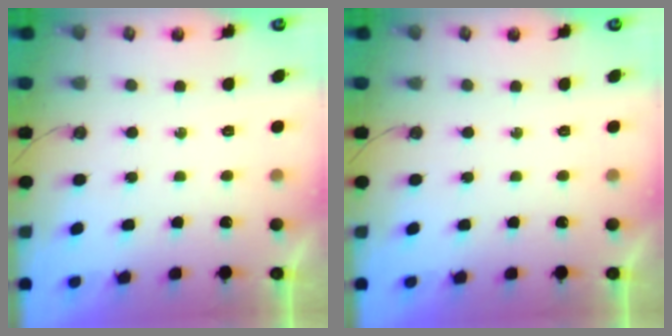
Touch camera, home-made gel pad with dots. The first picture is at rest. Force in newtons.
{"total": 0.0}